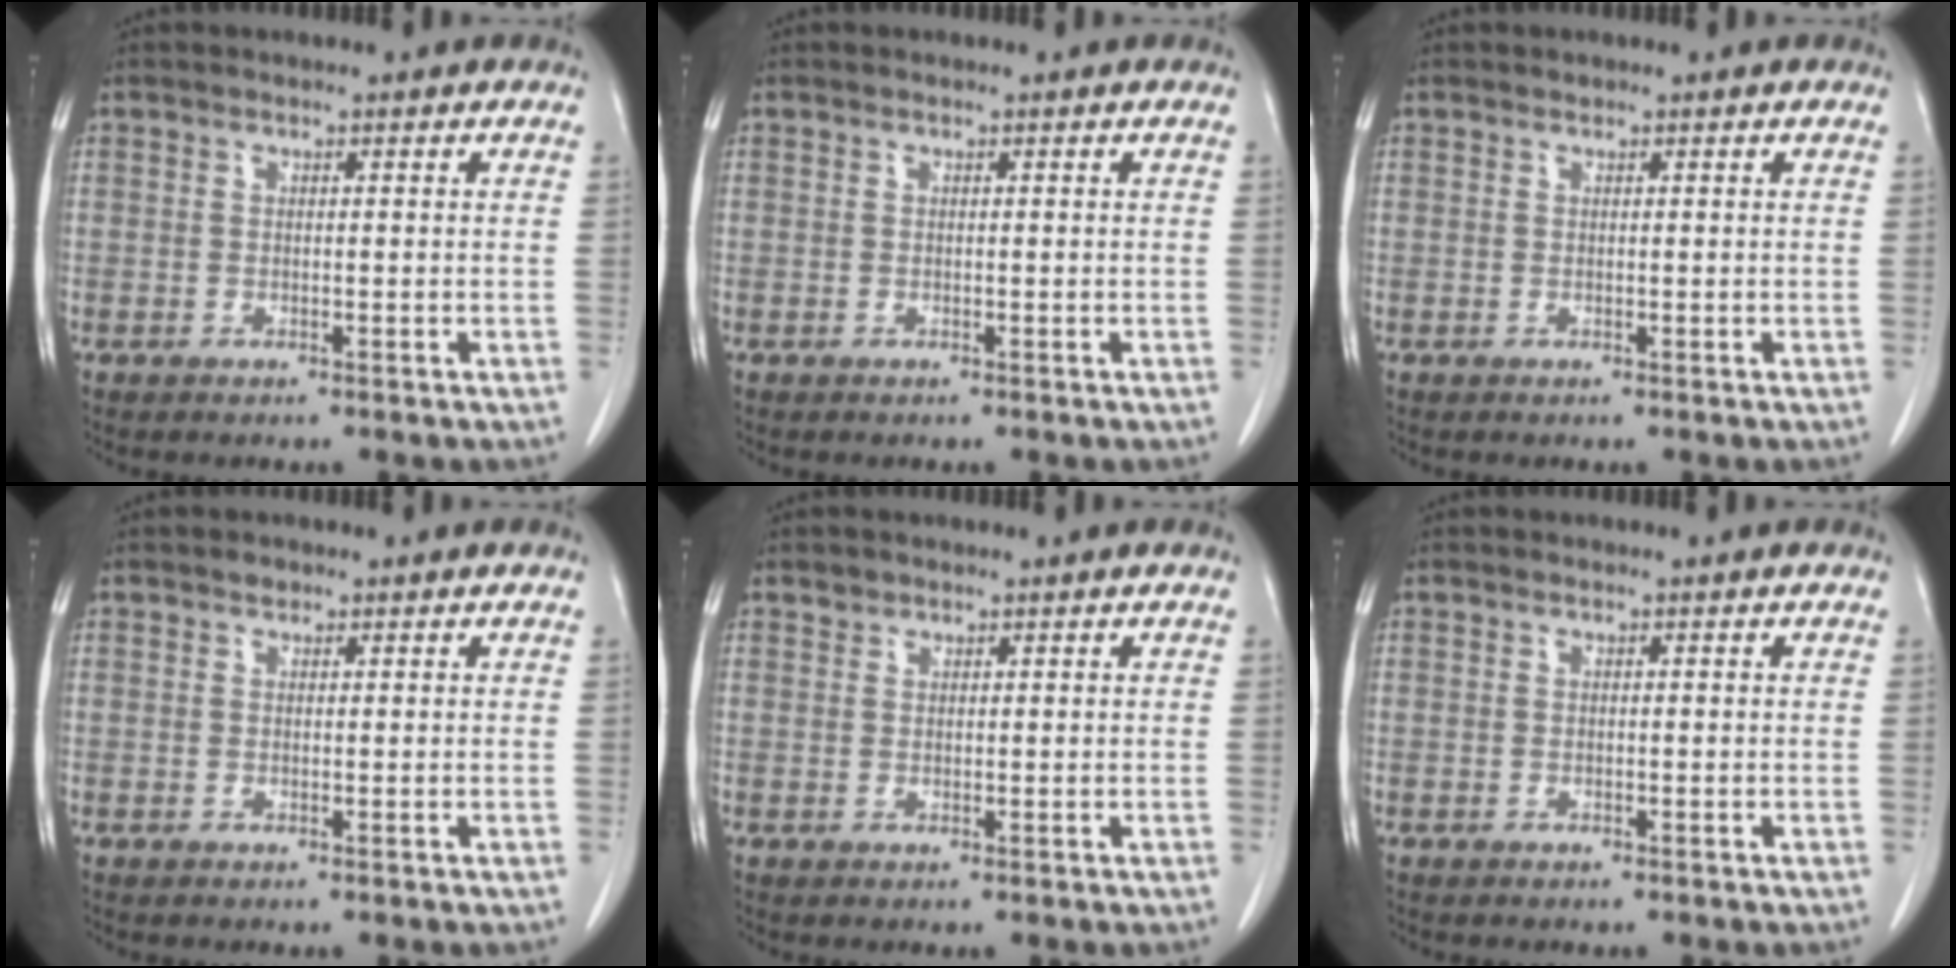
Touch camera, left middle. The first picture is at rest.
{"total": 0.0}
{"total": 0.0}
{"total": 0.6, "force": [0.5, 0.4, 0.1], "torque": [-0.004, -0.002, 0.006]}
{"total": 0.9, "force": [0.7, 0.5, 0.0], "torque": [0.006, 0.001, 0.009]}
{"total": 0.0}